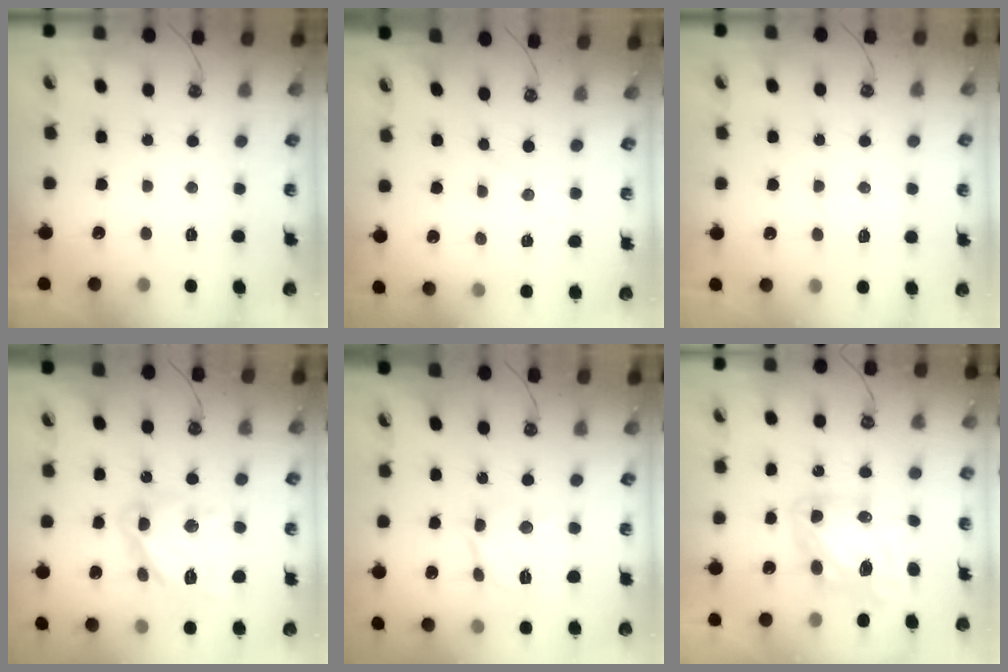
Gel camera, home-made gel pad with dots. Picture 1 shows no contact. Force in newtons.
{"total": 1.4, "press": 1.3, "slide": 0.4}
{"total": 3.0, "press": 2.9, "slide": 0.5}
{"total": 16.7, "press": 16.6, "slide": 1.3}
{"total": 13.1, "press": 13.0, "slide": 1.3}
{"total": 11.1, "press": 11.0, "slide": 1.5}